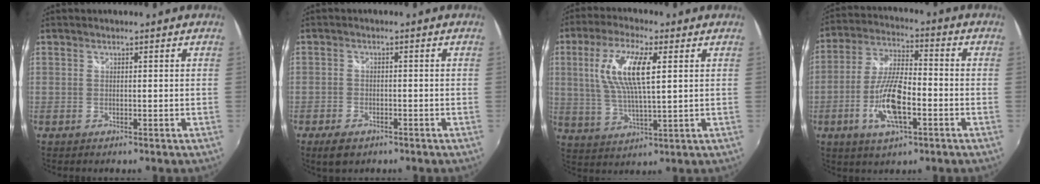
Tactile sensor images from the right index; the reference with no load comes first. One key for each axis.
{"total": 4.7, "fx": -3.2, "fy": 2.6, "fz": 2.3, "tx": -0.062, "ty": -0.010, "tz": -0.054}
{"total": 11.9, "fx": 3.0, "fy": 3.3, "fz": 11.0, "tx": -0.217, "ty": 0.006, "tz": 0.060}
{"total": 12.3, "fx": -4.2, "fy": 4.2, "fz": 10.8, "tx": -0.227, "ty": -0.003, "tz": -0.079}